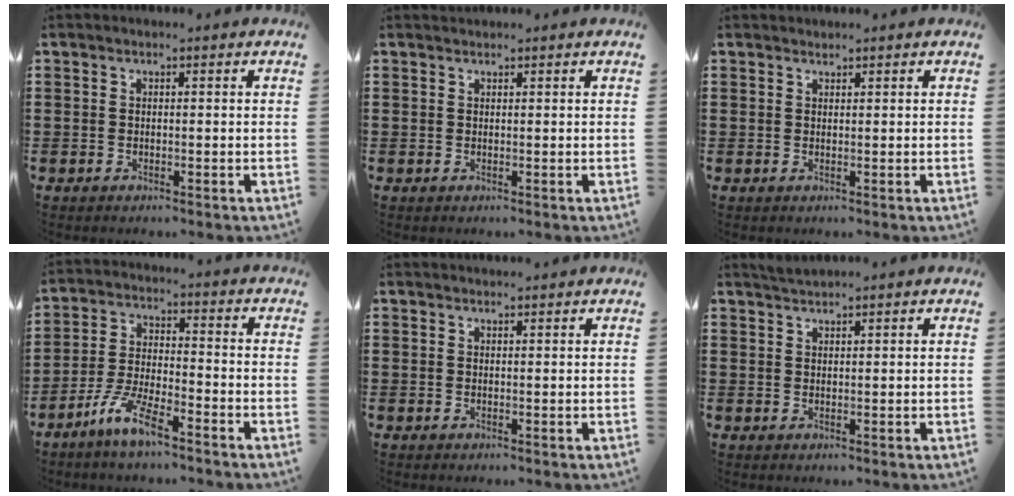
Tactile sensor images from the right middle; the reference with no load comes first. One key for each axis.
{"total": 0.5, "fx": 0.5, "fy": 0.0, "fz": -0.1, "tx": -0.001, "ty": -0.002, "tz": 0.011}
{"total": 0.0}
{"total": 7.0, "fx": -5.2, "fy": 1.1, "fz": 4.6, "tx": -0.106, "ty": -0.004, "tz": -0.102}
{"total": 0.0}
{"total": 1.0, "fx": 0.9, "fy": -0.2, "fz": 0.3, "tx": -0.007, "ty": 0.003, "tz": 0.018}